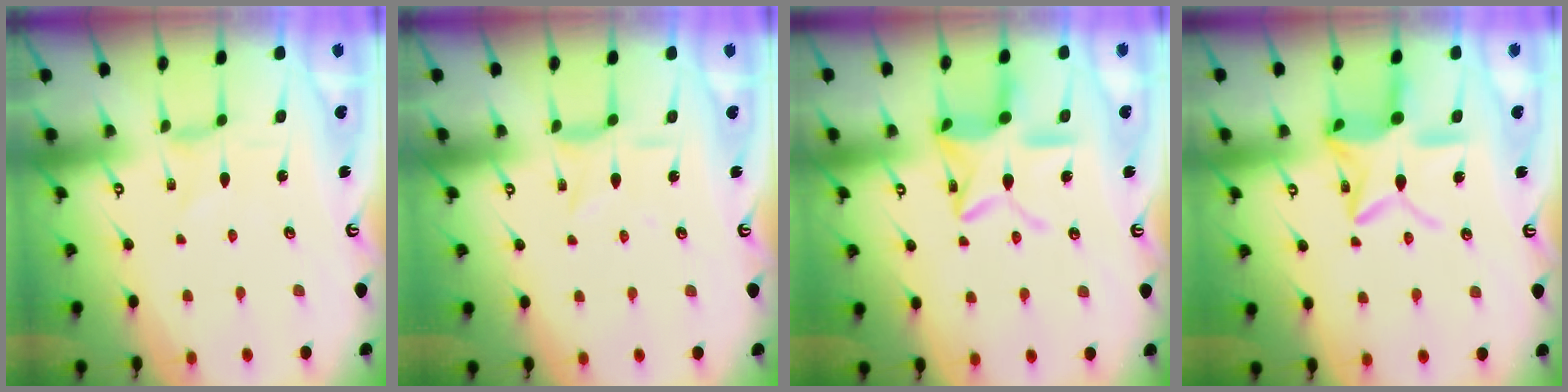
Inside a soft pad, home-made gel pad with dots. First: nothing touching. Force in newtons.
{"total": 3.2, "press": 3.2, "slide": 0.4}
{"total": 15.0, "press": 15.0, "slide": 1.3}
{"total": 14.7, "press": 14.7, "slide": 1.0}